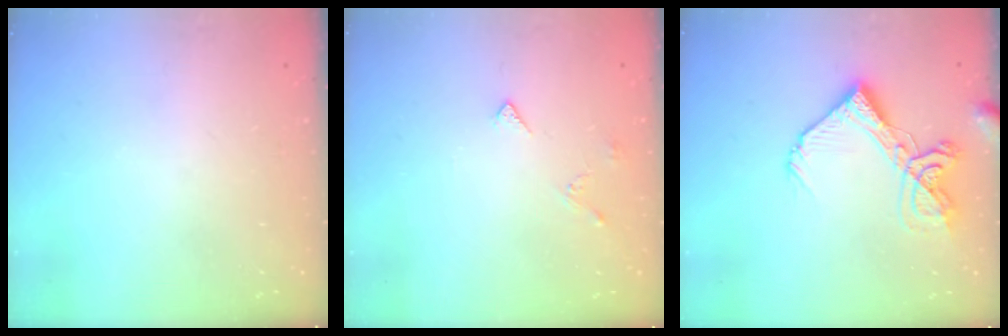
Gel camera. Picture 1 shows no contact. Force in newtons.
{"total": 4.7, "press": 4.6, "slide": 0.8}
{"total": 13.7, "press": 13.6, "slide": 1.6}